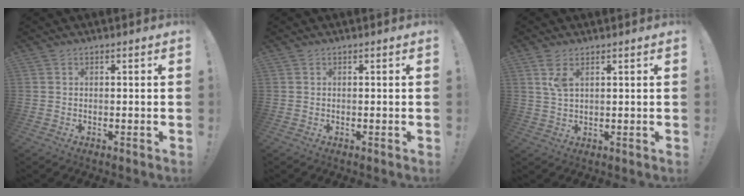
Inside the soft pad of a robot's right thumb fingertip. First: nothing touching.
{"total": 0.0}
{"total": 4.4, "force": [2.2, 1.7, 3.4], "torque": [-0.060, -0.007, 0.037]}